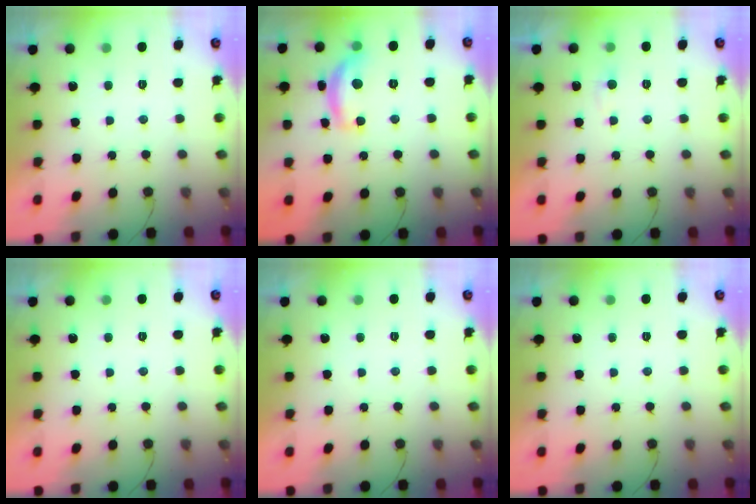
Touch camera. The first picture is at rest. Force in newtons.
{"total": 12.7, "press": 12.6, "slide": 0.8}
{"total": 3.4, "press": 3.4, "slide": 0.4}
{"total": 0.0}
{"total": 0.0}
{"total": 0.0}